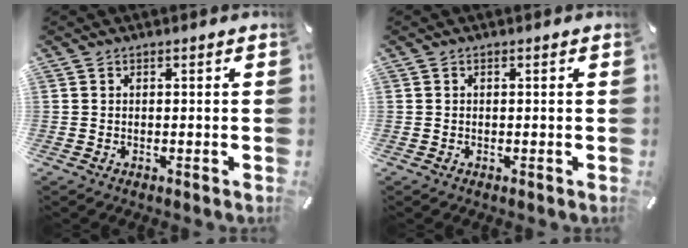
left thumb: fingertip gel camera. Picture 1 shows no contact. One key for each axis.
{"total": 0.0}